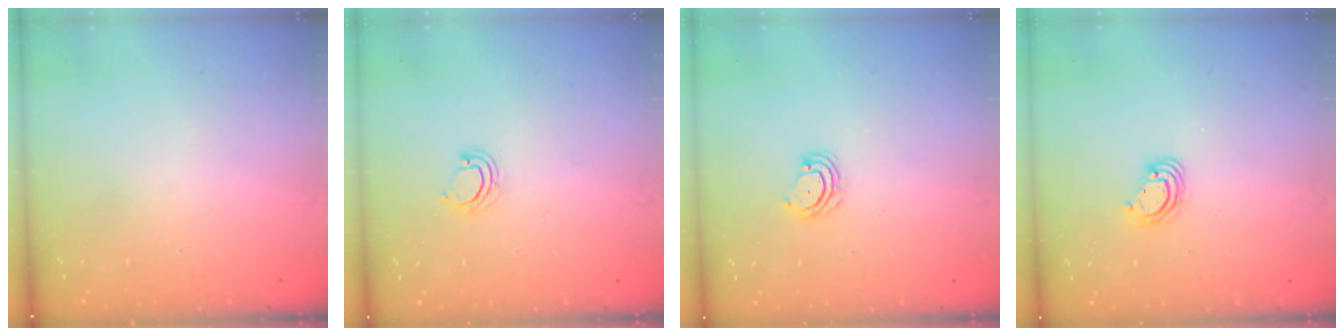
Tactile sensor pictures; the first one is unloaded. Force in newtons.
{"total": 2.2, "press": 2.2, "slide": 0.1}
{"total": 5.6, "press": 5.5, "slide": 0.5}
{"total": 4.6, "press": 4.6, "slide": 0.2}